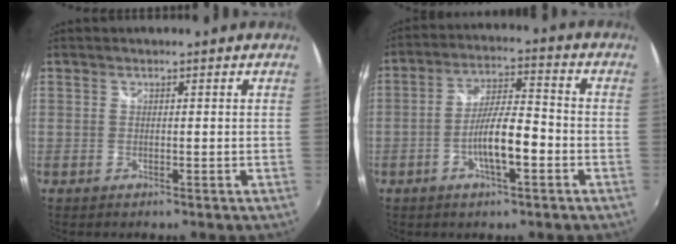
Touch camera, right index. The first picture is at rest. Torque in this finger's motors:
{"motor_torque": [1.14, -0.83, 0.64, 0.15]}